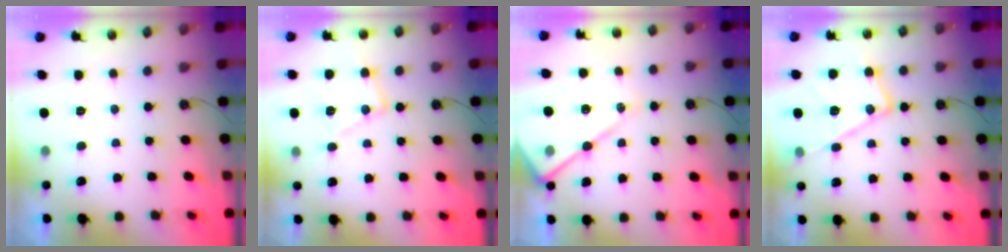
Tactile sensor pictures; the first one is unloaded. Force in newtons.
{"total": 13.0, "press": 13.0, "slide": 1.0}
{"total": 16.4, "press": 16.4, "slide": 1.4}
{"total": 16.9, "press": 16.9, "slide": 1.3}